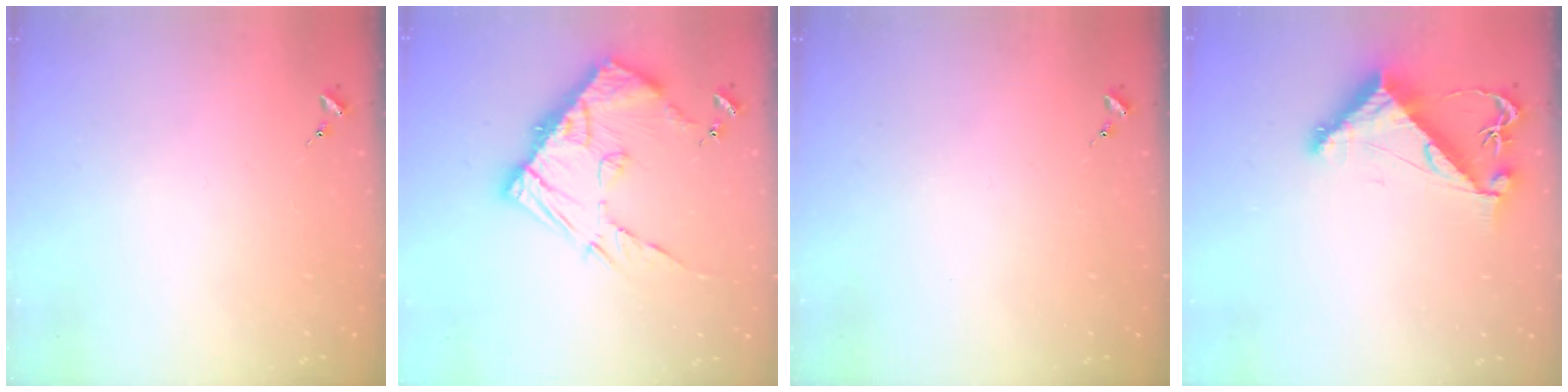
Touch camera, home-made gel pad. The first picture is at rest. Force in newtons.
{"total": 18.0, "press": 17.9, "slide": 1.9}
{"total": 0.0}
{"total": 8.0, "press": 8.0, "slide": 0.7}